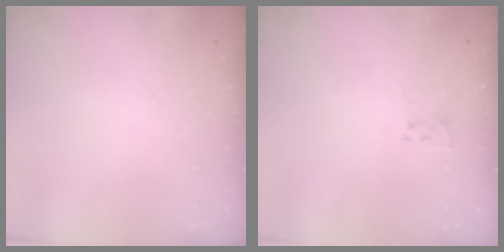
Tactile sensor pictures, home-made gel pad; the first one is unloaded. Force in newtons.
{"total": 2.6, "press": 2.3, "slide": 1.3}